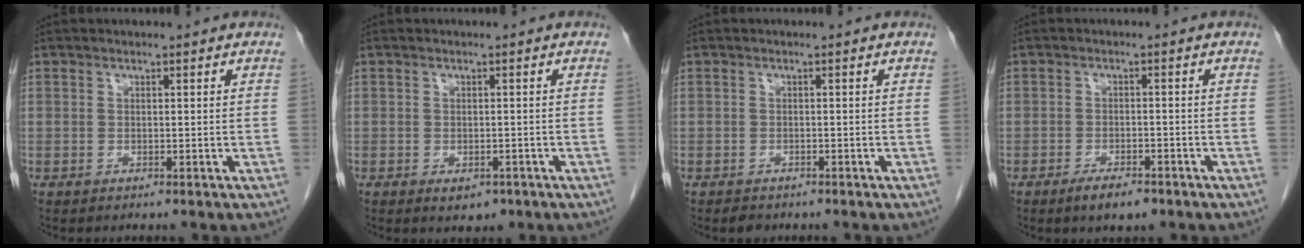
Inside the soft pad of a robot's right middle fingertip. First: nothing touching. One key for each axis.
{"total": 2.4, "fx": -1.3, "fy": 1.4, "fz": 1.5, "tx": -0.016, "ty": -0.001, "tz": -0.008}
{"total": 1.2, "fx": -1.0, "fy": 0.6, "fz": 0.2, "tx": -0.011, "ty": -0.001, "tz": -0.015}
{"total": 3.8, "fx": -2.7, "fy": 1.2, "fz": 2.4, "tx": -0.047, "ty": -0.002, "tz": -0.041}